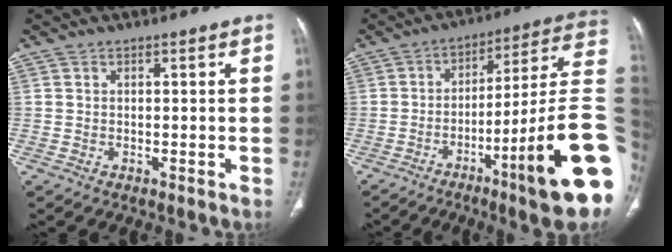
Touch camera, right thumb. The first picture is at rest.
{"total": 22.7, "force": [-7.1, 1.9, 21.5], "torque": [-0.257, 0.025, -0.109]}